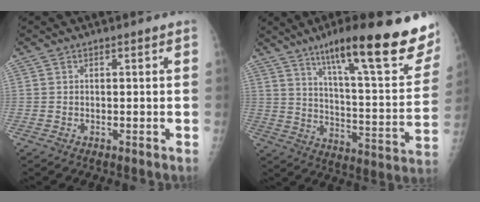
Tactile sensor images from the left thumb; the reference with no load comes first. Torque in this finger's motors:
{"motor_torque": [0.60, 0.62, 1.35, -1.26, 0.11]}